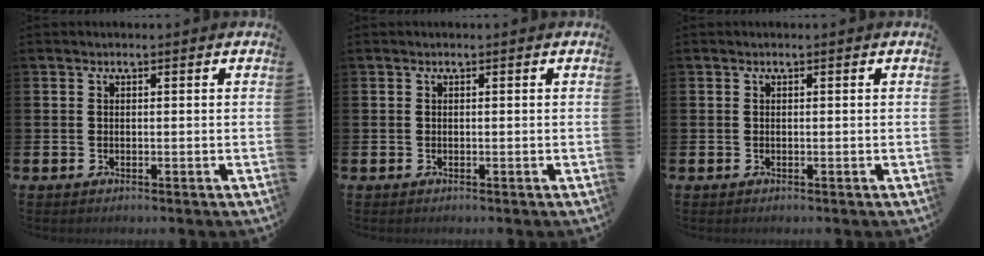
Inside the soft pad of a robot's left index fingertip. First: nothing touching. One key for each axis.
{"total": 0.0}
{"total": 0.0}